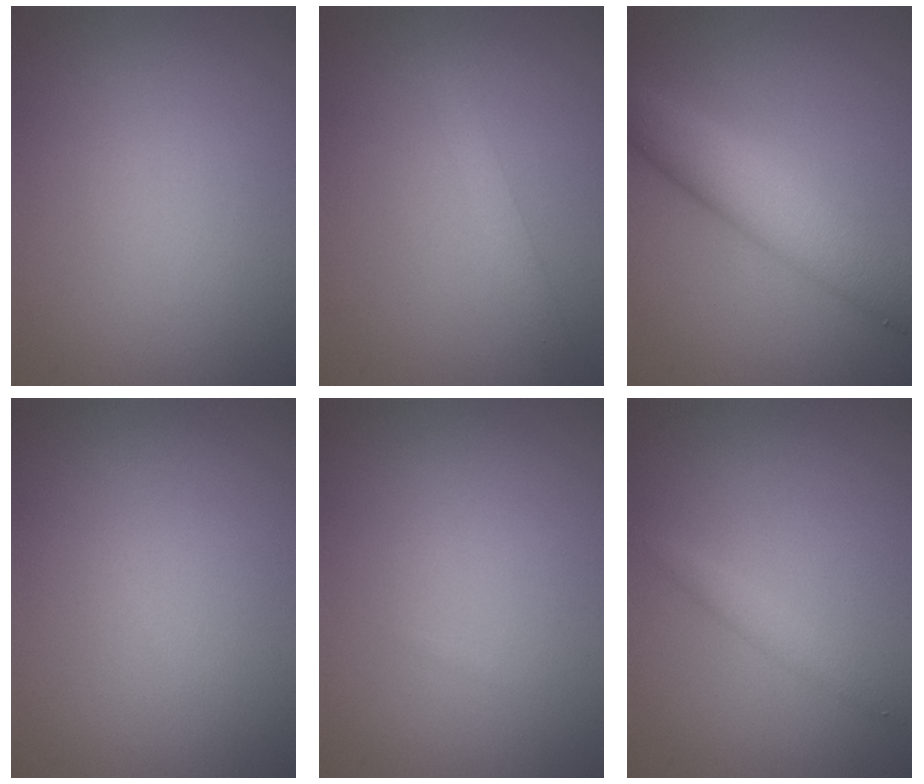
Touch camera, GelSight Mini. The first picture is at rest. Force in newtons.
{"total": 1.4, "press": 1.3, "slide": 0.1}
{"total": 6.1, "press": 6.1, "slide": 0.2}
{"total": 0.0}
{"total": 0.0}
{"total": 1.3, "press": 1.3, "slide": 0.1}